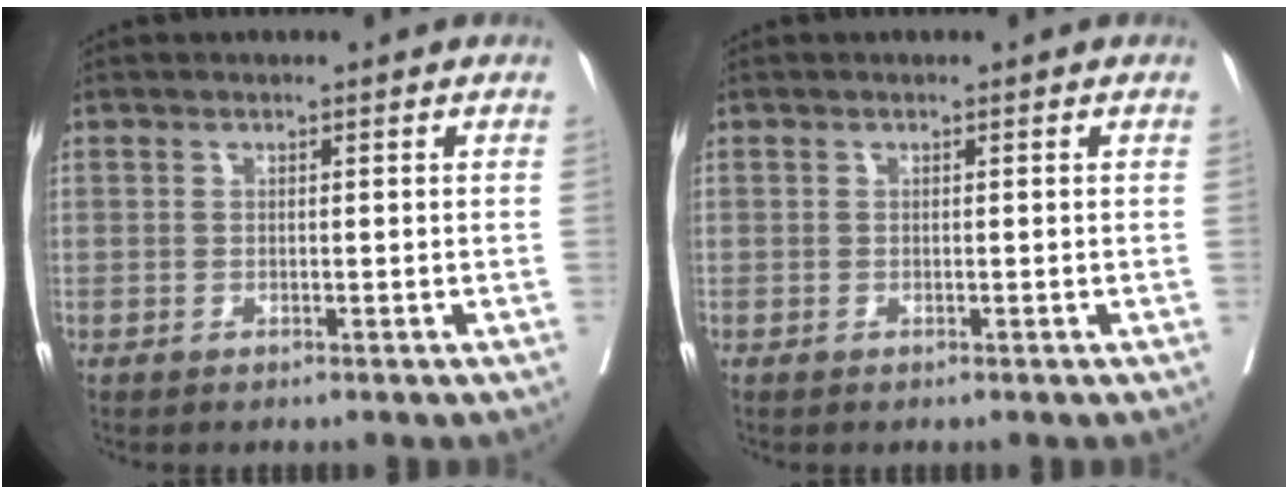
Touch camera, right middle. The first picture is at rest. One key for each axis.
{"total": 0.0}